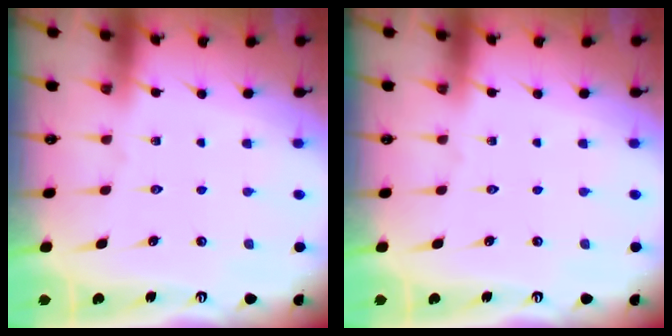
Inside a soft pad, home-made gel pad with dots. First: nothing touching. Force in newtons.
{"total": 0.0}